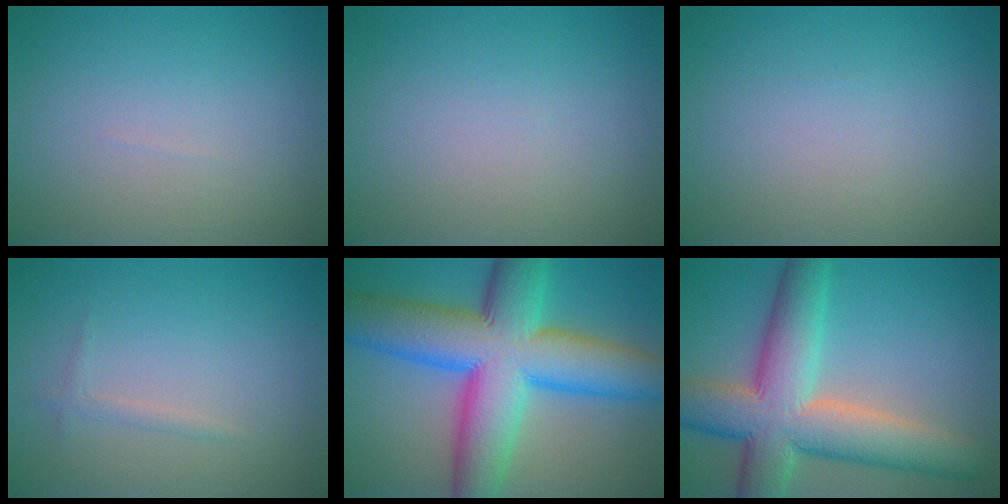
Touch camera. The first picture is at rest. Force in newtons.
{"total": 0.0}
{"total": 0.0}
{"total": 0.8, "press": 0.8, "slide": 0.1}
{"total": 14.9, "press": 14.9, "slide": 0.3}
{"total": 11.0, "press": 11.0, "slide": 0.5}